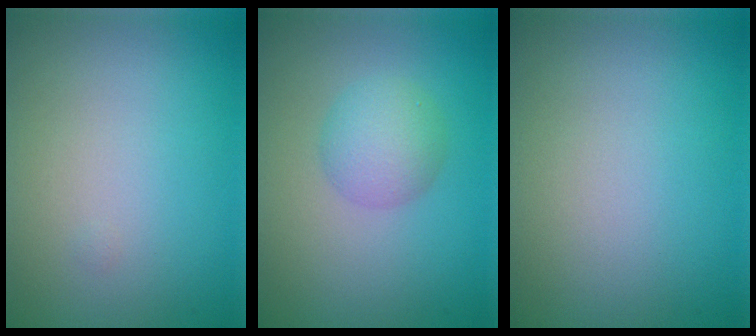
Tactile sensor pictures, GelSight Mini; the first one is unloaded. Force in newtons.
{"total": 3.1, "press": 3.1, "slide": 0.0}
{"total": 0.0}